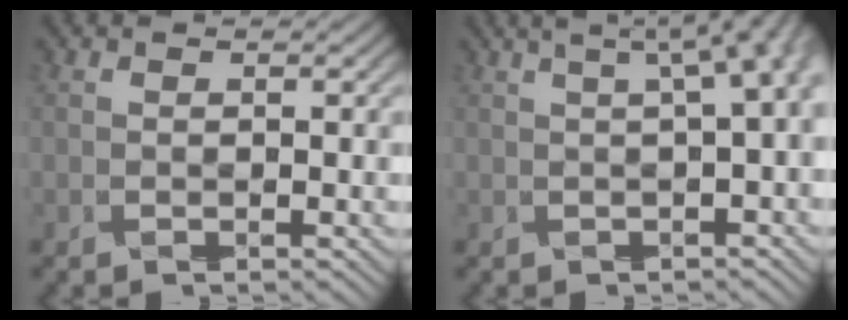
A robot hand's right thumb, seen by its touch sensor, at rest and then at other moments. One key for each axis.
{"total": 8.6, "fx": 1.3, "fy": 2.8, "fz": 8.0, "tx": -0.111, "ty": 0.012, "tz": 0.020}